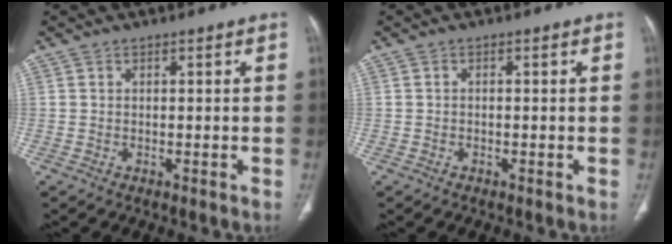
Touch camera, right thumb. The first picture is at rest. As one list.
[{"total": 0.0}]